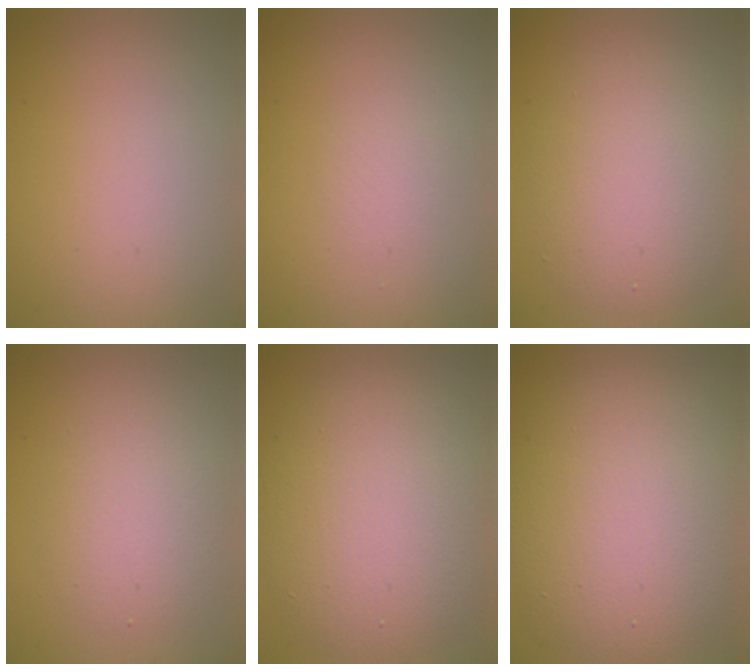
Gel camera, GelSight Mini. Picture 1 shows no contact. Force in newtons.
{"total": 0.9, "press": 0.9, "slide": 0.1}
{"total": 3.7, "press": 3.7, "slide": 0.4}
{"total": 3.2, "press": 3.2, "slide": 0.1}
{"total": 8.5, "press": 8.5, "slide": 0.3}
{"total": 10.7, "press": 10.7, "slide": 0.4}